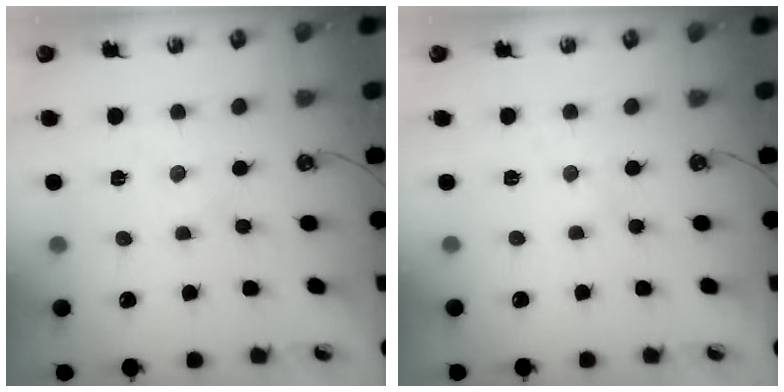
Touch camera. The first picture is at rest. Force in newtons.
{"total": 2.2, "press": 2.1, "slide": 0.4}